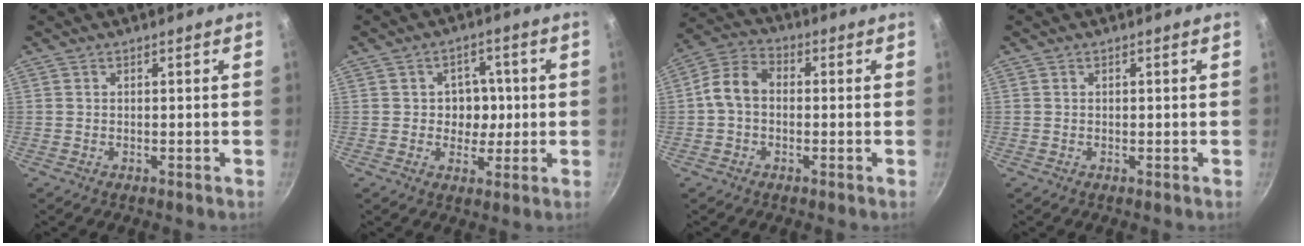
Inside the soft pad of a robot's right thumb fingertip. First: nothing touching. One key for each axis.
{"total": 6.5, "fx": 0.2, "fy": 5.3, "fz": 3.7, "tx": -0.005, "ty": 0.008, "tz": 0.001}
{"total": 7.8, "fx": -0.3, "fy": 5.6, "fz": 5.4, "tx": -0.095, "ty": 0.027, "tz": -0.017}
{"total": 0.0}